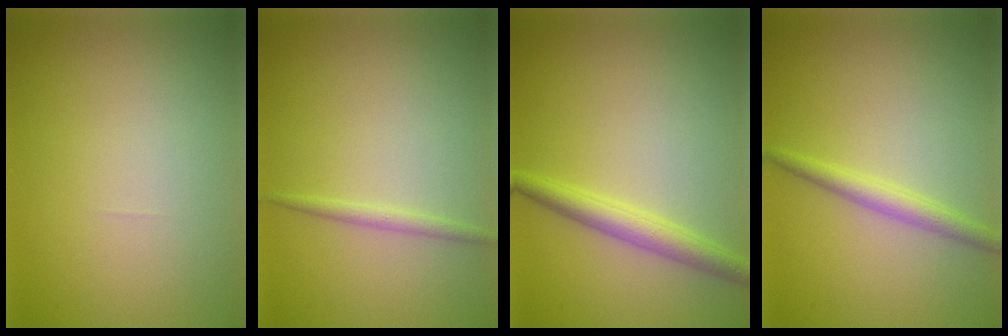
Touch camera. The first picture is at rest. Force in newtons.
{"total": 1.1, "press": 1.1, "slide": 0.1}
{"total": 2.9, "press": 2.9, "slide": 0.1}
{"total": 2.2, "press": 2.1, "slide": 0.0}